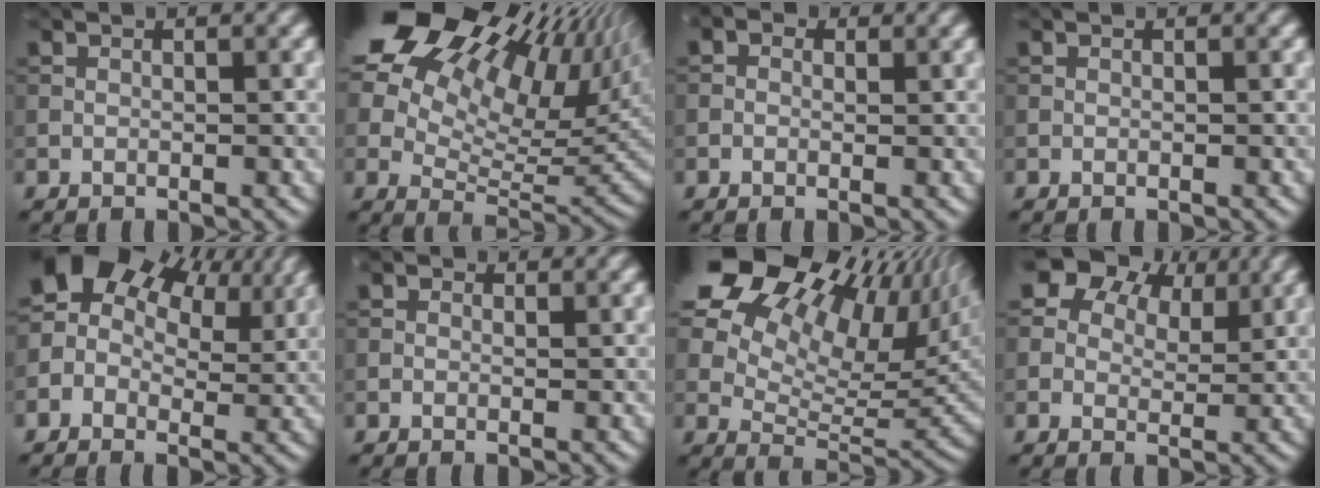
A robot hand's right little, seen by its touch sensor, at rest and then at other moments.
{"total": 21.6, "force": [11.1, 11.7, 14.3], "torque": [-0.261, 0.061, 0.187]}
{"total": 1.5, "force": [0.5, 1.2, 0.8], "torque": [-0.014, 0.002, -0.008]}
{"total": 0.0}
{"total": 12.4, "force": [6.2, 7.7, 7.5], "torque": [-0.147, 0.039, 0.090]}
{"total": 0.7, "force": [0.2, 0.6, 0.3], "torque": [-0.005, -0.003, -0.004]}
{"total": 19.7, "force": [10.7, 10.4, 12.8], "torque": [-0.221, 0.053, 0.172]}
{"total": 9.5, "force": [5.9, 6.0, 4.5], "torque": [-0.081, 0.015, 0.088]}